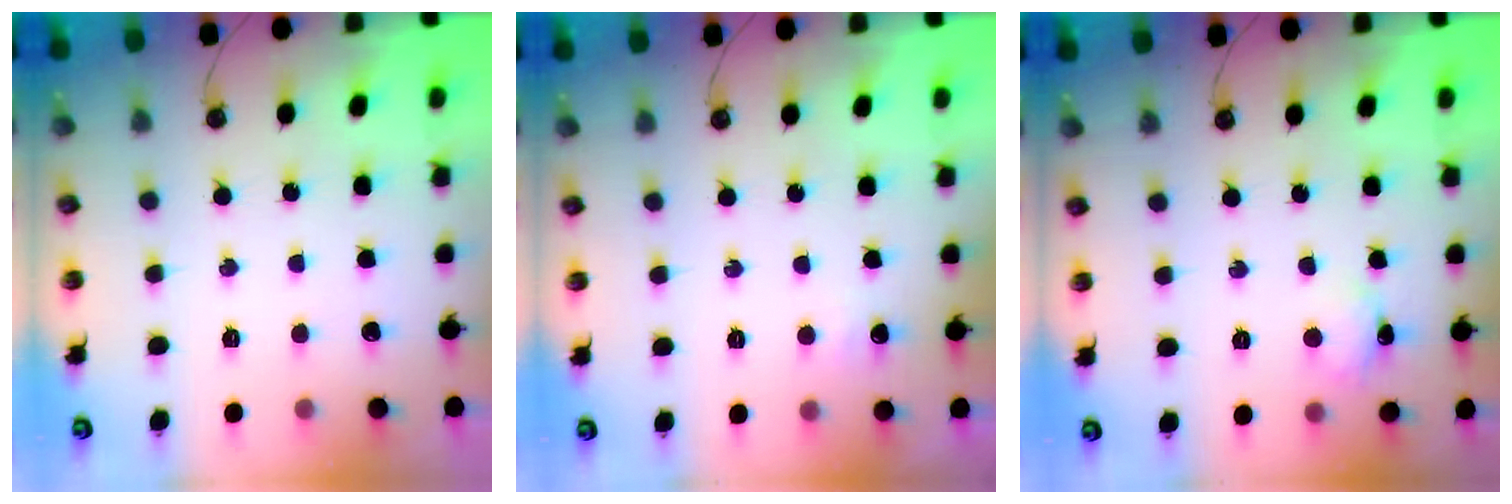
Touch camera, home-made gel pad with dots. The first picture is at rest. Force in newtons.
{"total": 3.9, "press": 3.8, "slide": 0.5}
{"total": 5.3, "press": 5.3, "slide": 0.8}